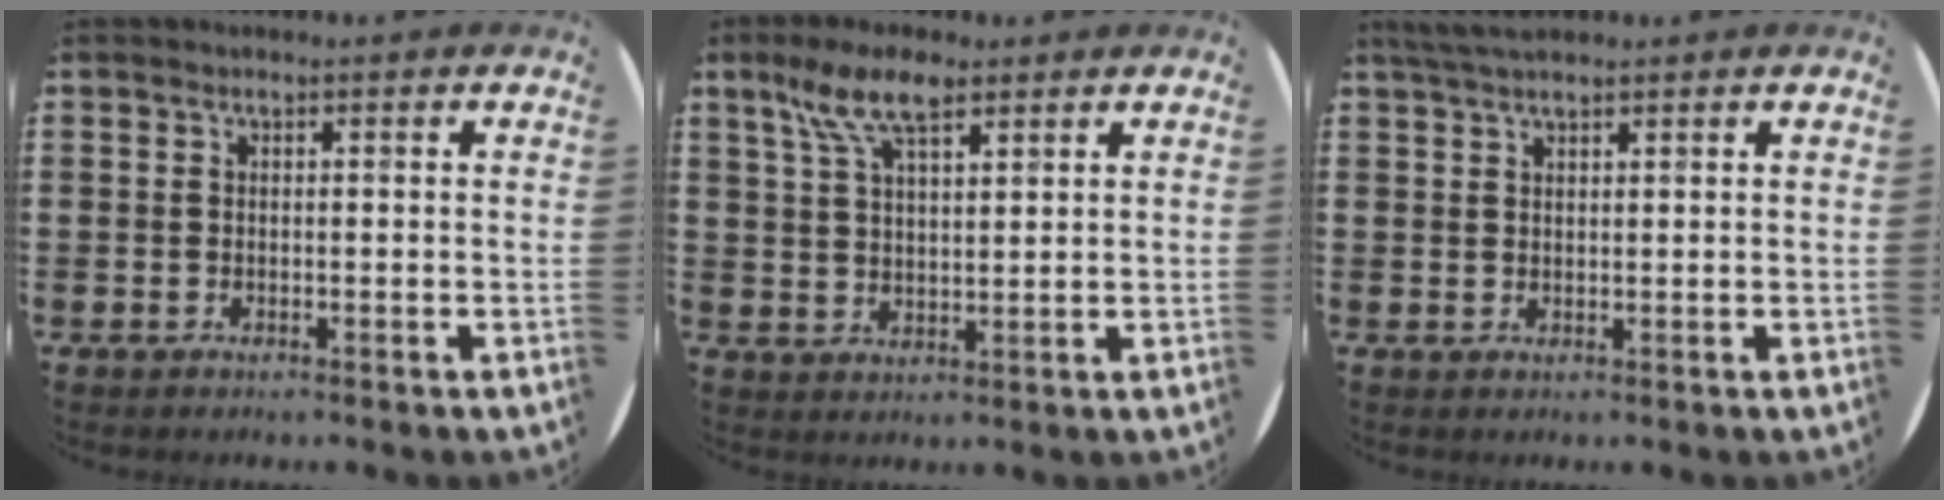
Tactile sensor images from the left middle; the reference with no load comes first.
{"total": 7.5, "force": [5.1, 3.0, 4.7], "torque": [-0.096, 0.000, 0.090]}
{"total": 2.7, "force": [2.3, 0.5, 1.4], "torque": [-0.030, 0.006, 0.043]}